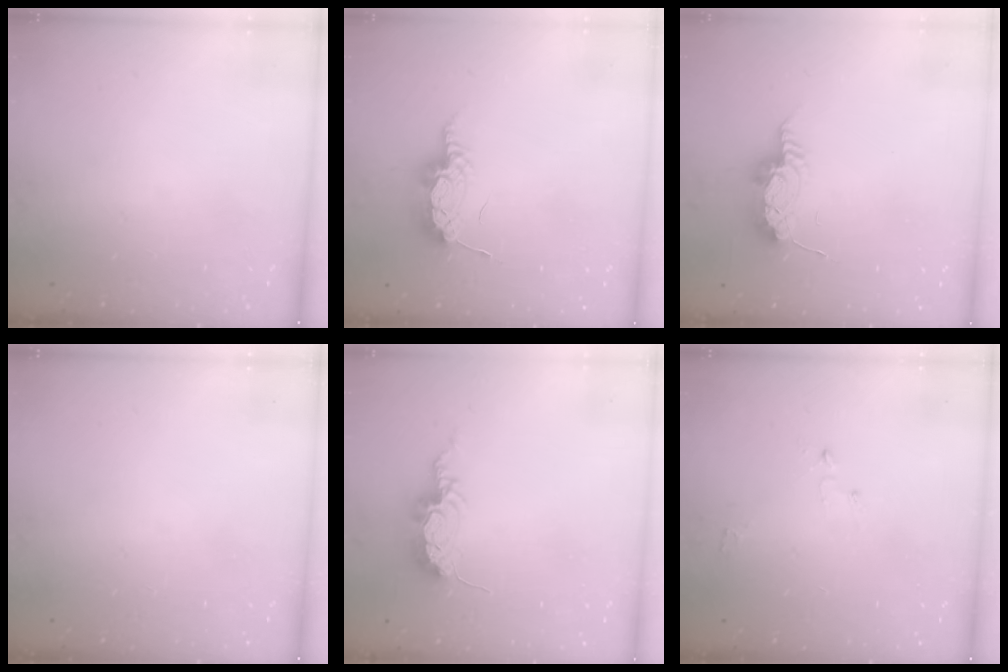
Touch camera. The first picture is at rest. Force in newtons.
{"total": 8.3, "press": 8.3, "slide": 0.3}
{"total": 15.2, "press": 10.7, "slide": 10.8}
{"total": 0.0}
{"total": 8.9, "press": 8.9, "slide": 0.4}
{"total": 2.9, "press": 2.8, "slide": 0.3}